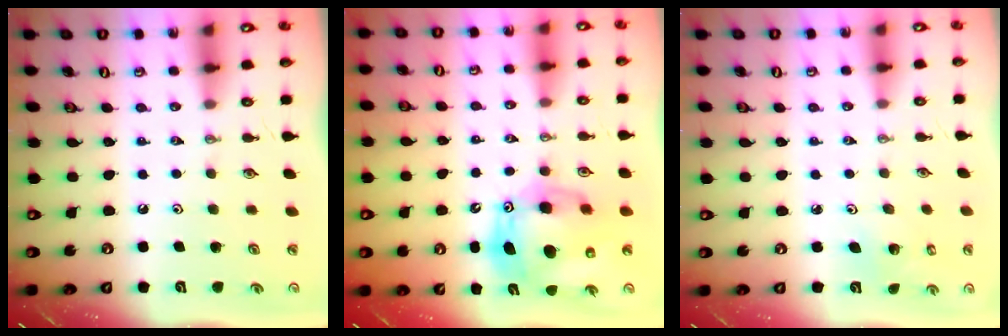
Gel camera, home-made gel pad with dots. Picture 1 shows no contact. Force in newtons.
{"total": 16.5, "press": 16.3, "slide": 2.7}
{"total": 2.2, "press": 2.2, "slide": 0.2}